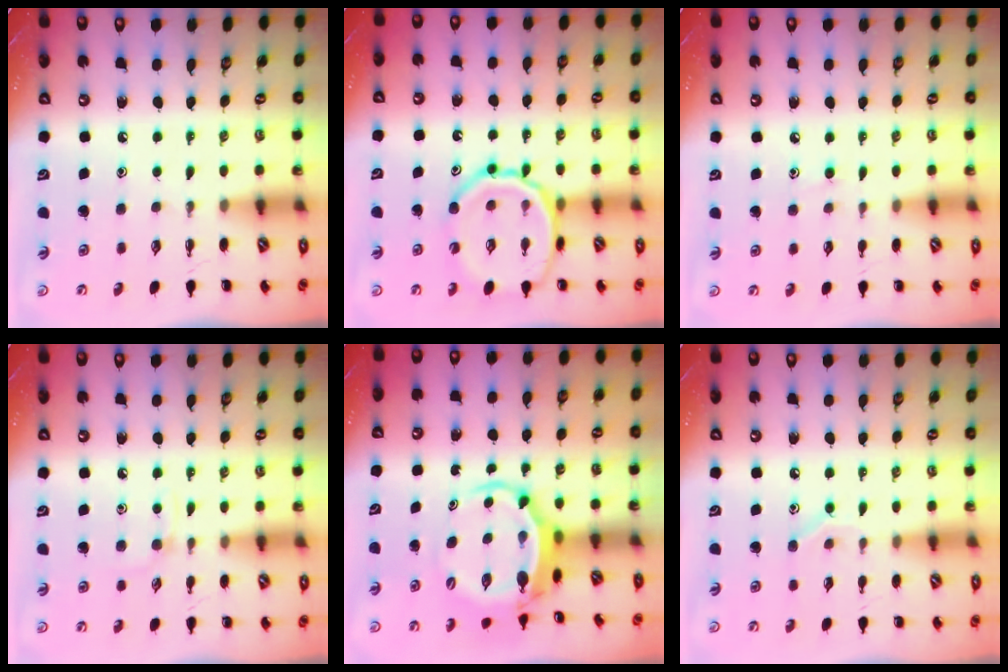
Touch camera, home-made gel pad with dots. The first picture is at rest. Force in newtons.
{"total": 17.4, "press": 17.2, "slide": 2.7}
{"total": 5.4, "press": 5.0, "slide": 2.0}
{"total": 2.8, "press": 2.7, "slide": 0.9}
{"total": 6.1, "press": 5.9, "slide": 1.6}
{"total": 8.0, "press": 7.8, "slide": 1.8}